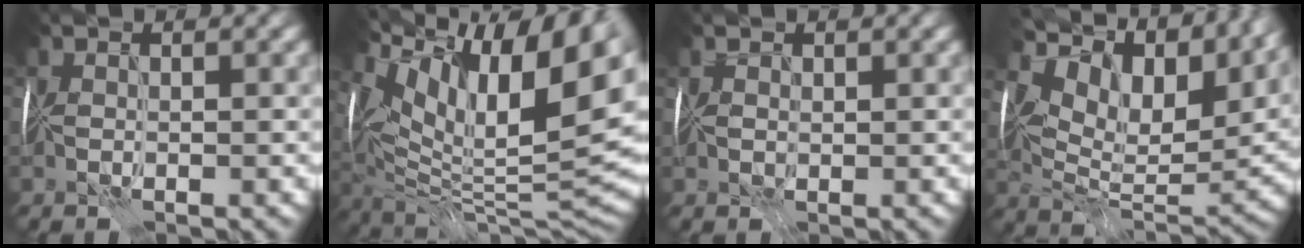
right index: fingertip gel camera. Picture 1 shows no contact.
{"total": 16.7, "force": [7.3, 7.1, 13.2], "torque": [-0.221, 0.029, 0.137]}
{"total": 2.0, "force": [0.9, 1.5, 1.0], "torque": [-0.017, 0.014, 0.012]}
{"total": 14.4, "force": [8.3, 7.0, 9.4], "torque": [-0.182, 0.034, 0.158]}